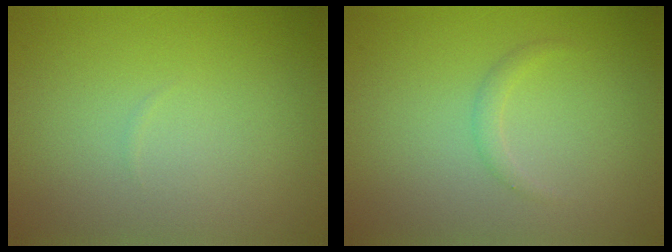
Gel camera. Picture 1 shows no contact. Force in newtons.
{"total": 0.9, "press": 0.9, "slide": 0.0}